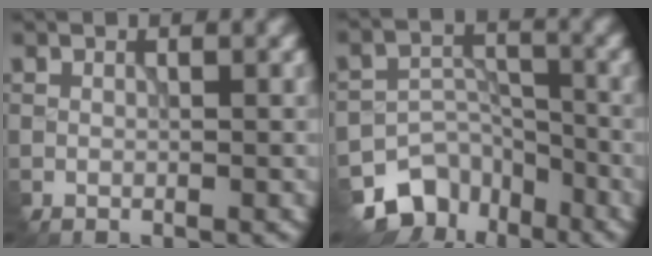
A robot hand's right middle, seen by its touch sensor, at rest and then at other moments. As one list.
[{"total": 6.4, "force": [-4.8, 3.9, 1.6], "torque": [-0.019, -0.012, -0.077]}]